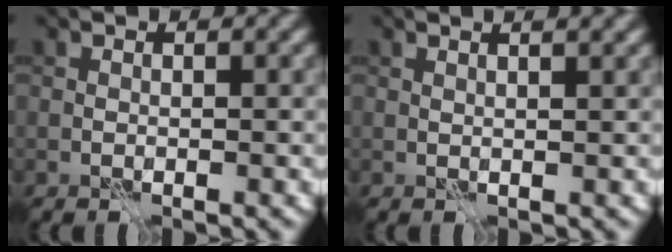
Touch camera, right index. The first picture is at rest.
{"total": 3.5, "force": [2.1, 1.4, 2.4], "torque": [-0.011, 0.022, -0.001]}